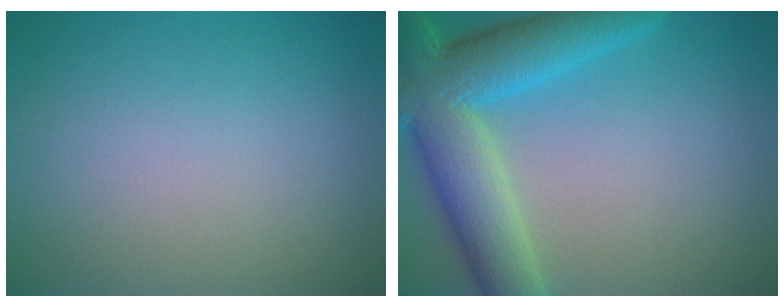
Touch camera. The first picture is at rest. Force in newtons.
{"total": 9.6, "press": 9.6, "slide": 0.5}